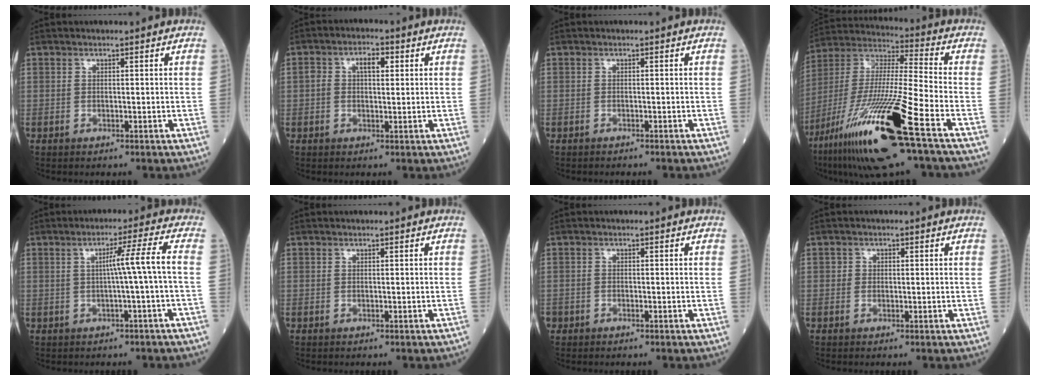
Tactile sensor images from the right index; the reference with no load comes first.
{"total": 4.0, "force": [0.9, 2.0, 3.4], "torque": [-0.064, 0.020, 0.018]}
{"total": 1.4, "force": [-1.3, 0.2, 0.5], "torque": [-0.010, -0.001, -0.016]}
{"total": 23.2, "force": [-12.2, 0.7, 19.8], "torque": [-0.393, -0.057, -0.228]}
{"total": 5.2, "force": [-0.4, -1.6, 4.9], "torque": [-0.079, 0.009, -0.003]}
{"total": 0.0}
{"total": 0.9, "force": [-0.6, 0.6, 0.2], "torque": [-0.001, 0.001, -0.011]}
{"total": 1.0, "force": [0.0, 0.9, 0.3], "torque": [-0.003, 0.003, -0.001]}